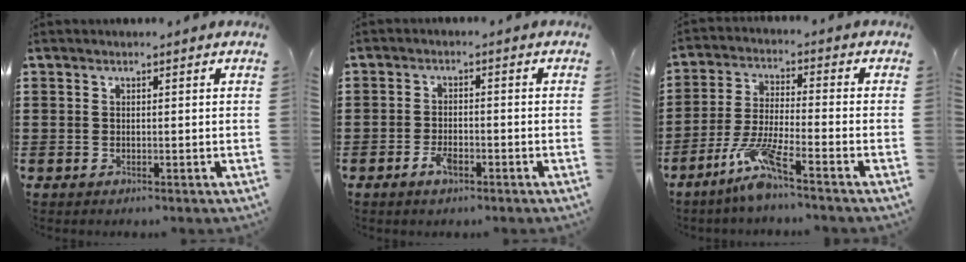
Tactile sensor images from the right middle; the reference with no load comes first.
{"total": 3.2, "force": [-1.8, 1.2, 2.3], "torque": [-0.046, 0.001, -0.036]}
{"total": 7.9, "force": [-5.5, 0.6, 5.6], "torque": [-0.122, -0.009, -0.104]}